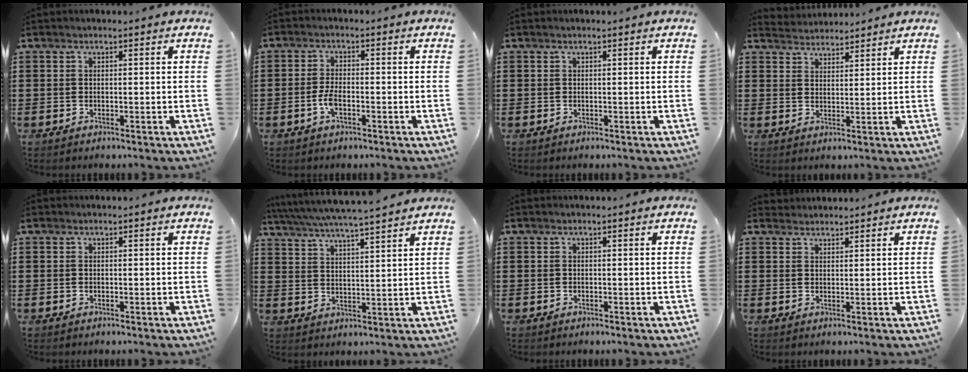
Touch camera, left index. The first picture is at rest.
{"total": 3.3, "force": [-1.2, 1.2, 2.9], "torque": [-0.072, -0.003, -0.028]}
{"total": 0.0}
{"total": 2.8, "force": [2.8, 0.2, -0.5], "torque": [0.001, -0.008, 0.053]}
{"total": 0.0}
{"total": 4.7, "force": [4.3, -0.4, 1.7], "torque": [-0.049, -0.027, 0.072]}
{"total": 0.0}
{"total": 1.7, "force": [1.6, 0.3, -0.2], "torque": [0.000, 0.002, 0.033]}